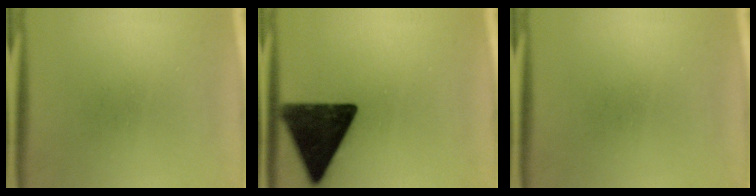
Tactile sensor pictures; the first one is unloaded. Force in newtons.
{"total": 15.9}
{"total": 0.0}